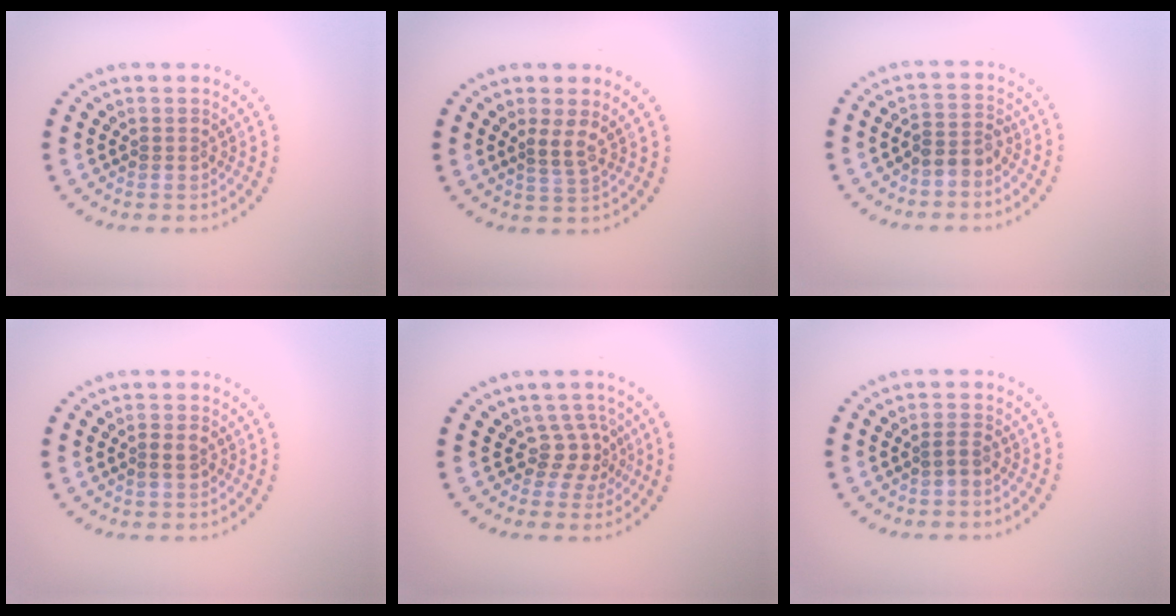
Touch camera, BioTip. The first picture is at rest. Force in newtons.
{"total": 1.8, "press": 1.2, "slide": 1.3}
{"total": 2.2, "press": 1.9, "slide": 1.1}
{"total": 1.2, "press": 1.2, "slide": 0.2}
{"total": 2.4, "press": 1.6, "slide": 1.7}
{"total": 0.6, "press": 0.4, "slide": 0.5}